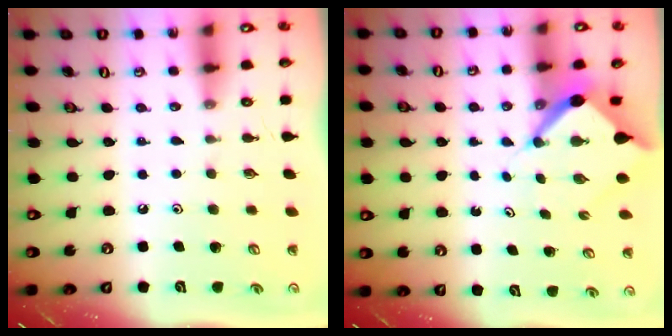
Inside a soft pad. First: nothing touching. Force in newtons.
{"total": 6.6, "press": 6.6, "slide": 0.4}